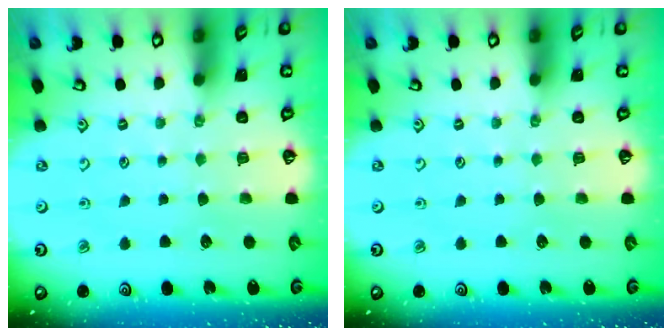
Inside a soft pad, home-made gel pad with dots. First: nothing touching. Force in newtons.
{"total": 0.0}